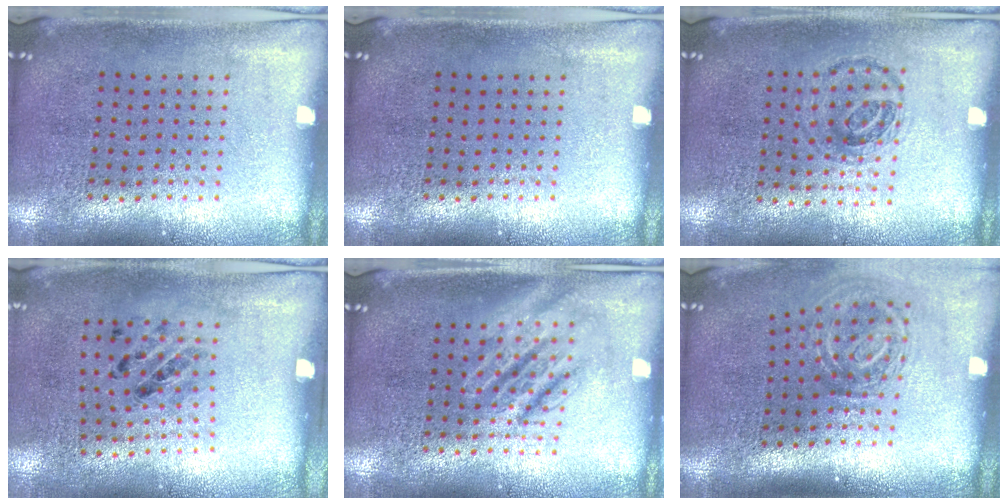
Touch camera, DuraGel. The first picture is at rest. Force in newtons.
{"total": 0.0}
{"total": 1.0, "press": 0.9, "slide": 0.3}
{"total": 1.2, "press": 0.6, "slide": 1.1}
{"total": 2.8, "press": 2.8, "slide": 0.3}
{"total": 2.0, "press": 1.3, "slide": 1.5}